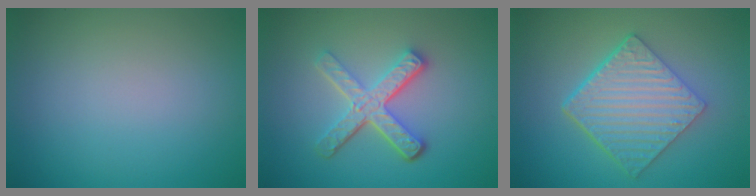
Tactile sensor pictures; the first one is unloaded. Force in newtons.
{"total": 4.9, "press": 3.5, "slide": 3.4}
{"total": 6.4, "press": 4.6, "slide": 4.4}